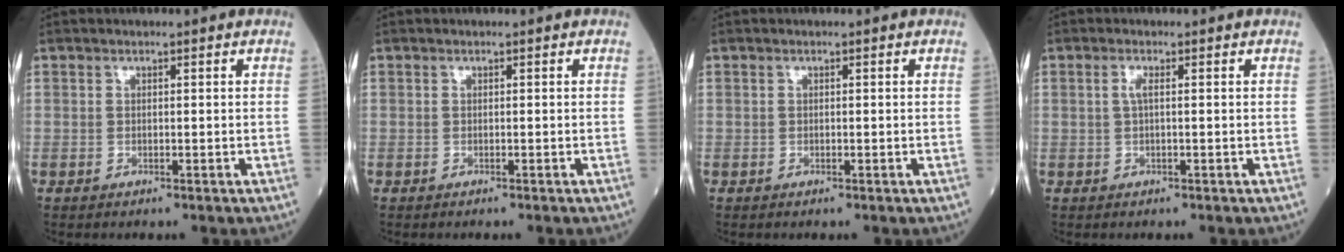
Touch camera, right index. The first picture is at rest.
{"total": 0.0}
{"total": 0.0}
{"total": 1.3, "force": [0.2, 0.2, 1.3], "torque": [-0.031, 0.002, 0.002]}